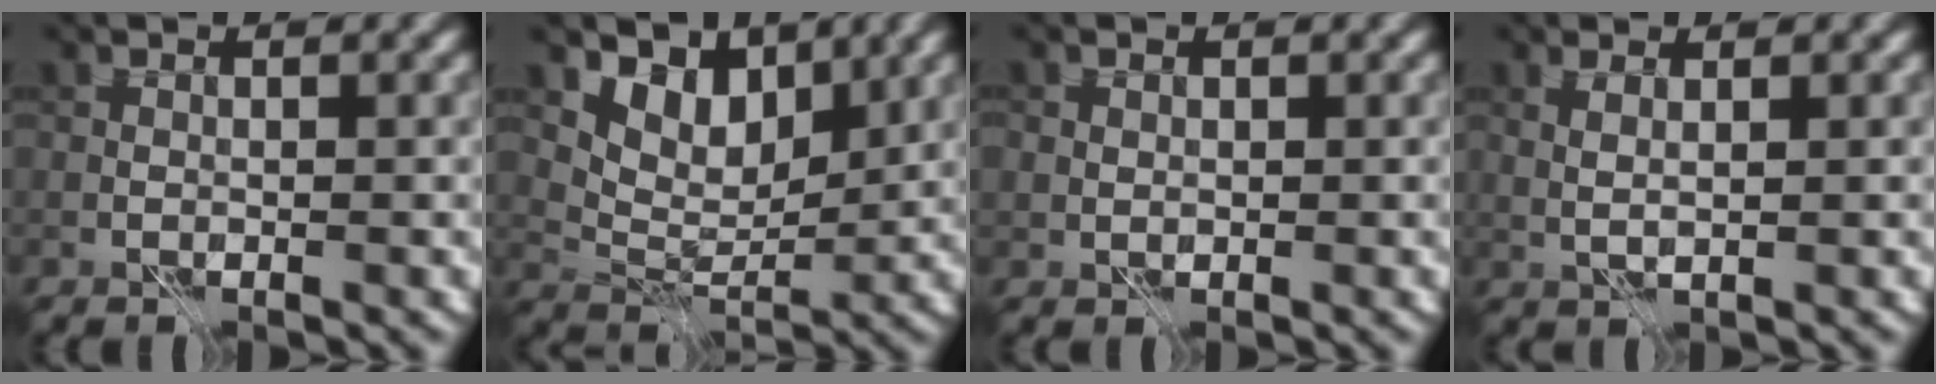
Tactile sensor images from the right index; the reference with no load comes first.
{"total": 5.2, "force": [3.5, 2.9, 2.4], "torque": [-0.053, -0.014, 0.065]}
{"total": 0.7, "force": [0.3, 0.7, 0.2], "torque": [-0.002, -0.001, 0.006]}
{"total": 1.7, "force": [0.9, 0.5, 1.3], "torque": [-0.022, -0.006, 0.008]}